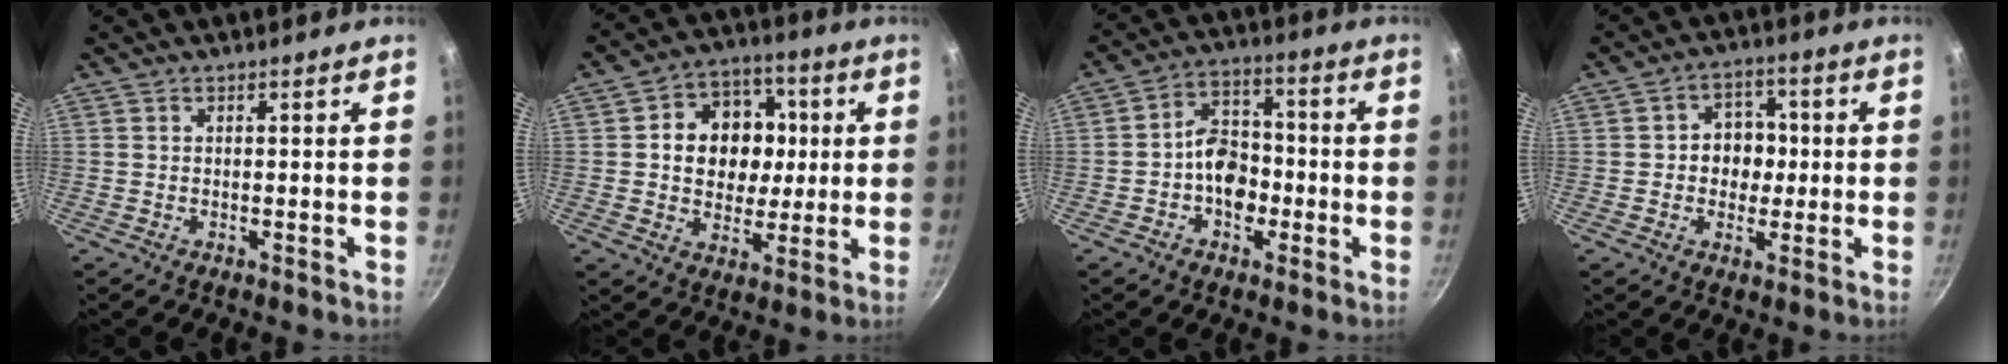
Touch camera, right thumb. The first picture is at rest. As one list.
[{"total": 13.7, "force": [1.5, 11.4, 7.4], "torque": [-0.073, 0.010, 0.020]}, {"total": 9.1, "force": [-2.0, 6.7, 5.9], "torque": [-0.057, 0.032, -0.043]}, {"total": 7.1, "force": [0.0, 6.1, 3.7], "torque": [-0.009, 0.008, -0.006]}]